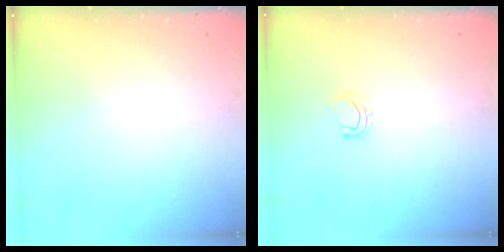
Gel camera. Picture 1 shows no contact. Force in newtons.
{"total": 4.8, "press": 4.7, "slide": 0.7}